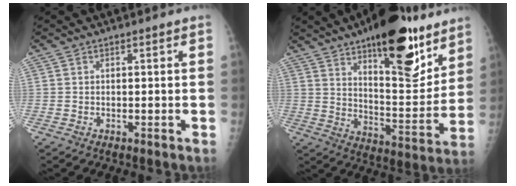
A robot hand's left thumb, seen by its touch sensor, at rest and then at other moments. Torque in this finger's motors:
{"motor_torque": [2.34, 1.54, 1.37, -1.40, 0.45]}